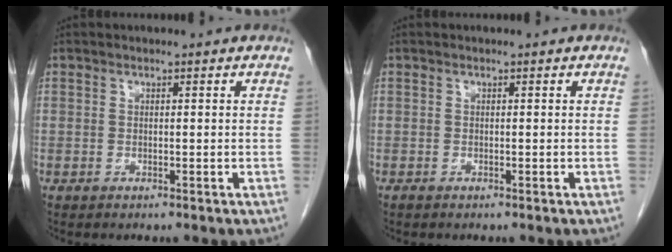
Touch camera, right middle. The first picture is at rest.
{"total": 0.0}